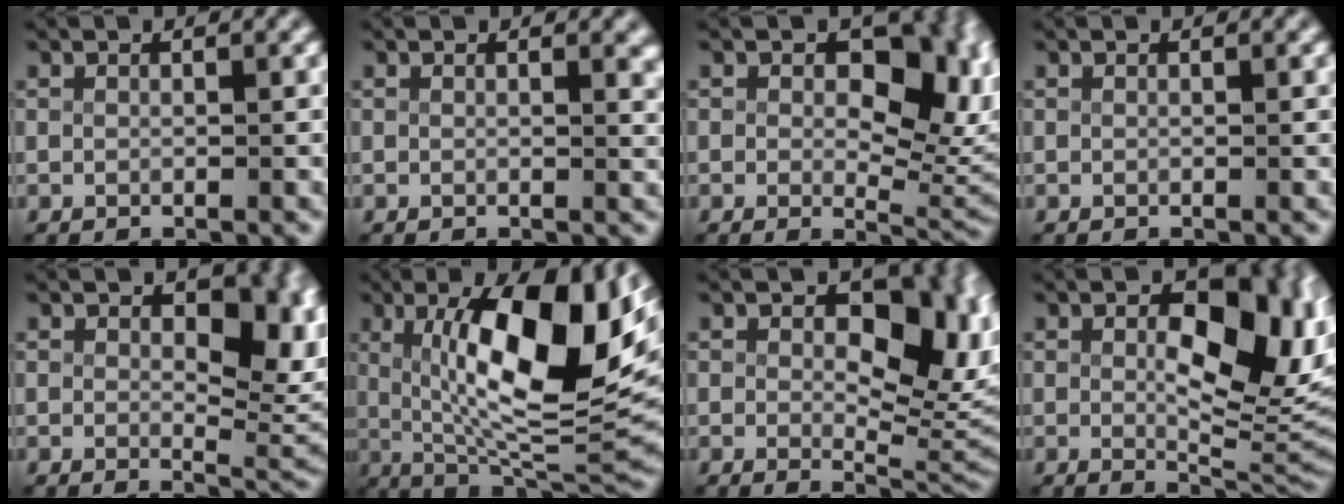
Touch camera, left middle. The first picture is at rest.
{"total": 0.8, "force": [0.6, 0.2, 0.5], "torque": [-0.006, -0.006, 0.008]}
{"total": 7.7, "force": [1.1, 4.3, 6.3], "torque": [-0.067, -0.020, 0.018]}
{"total": 0.0}
{"total": 7.3, "force": [1.6, 3.7, 6.1], "torque": [-0.052, -0.015, 0.025]}
{"total": 14.5, "force": [2.8, 5.4, 13.2], "torque": [-0.206, -0.010, 0.058]}
{"total": 8.4, "force": [1.7, 4.4, 6.9], "torque": [-0.080, -0.021, 0.027]}
{"total": 10.4, "force": [1.7, 5.1, 8.9], "torque": [-0.112, -0.022, 0.027]}